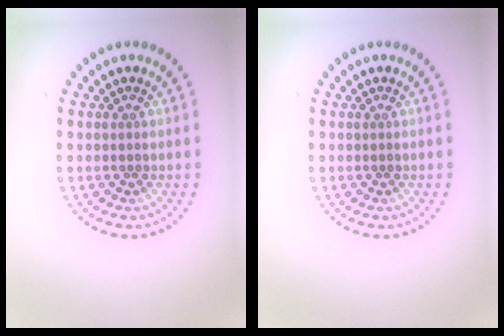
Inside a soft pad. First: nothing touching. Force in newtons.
{"total": 0.0}